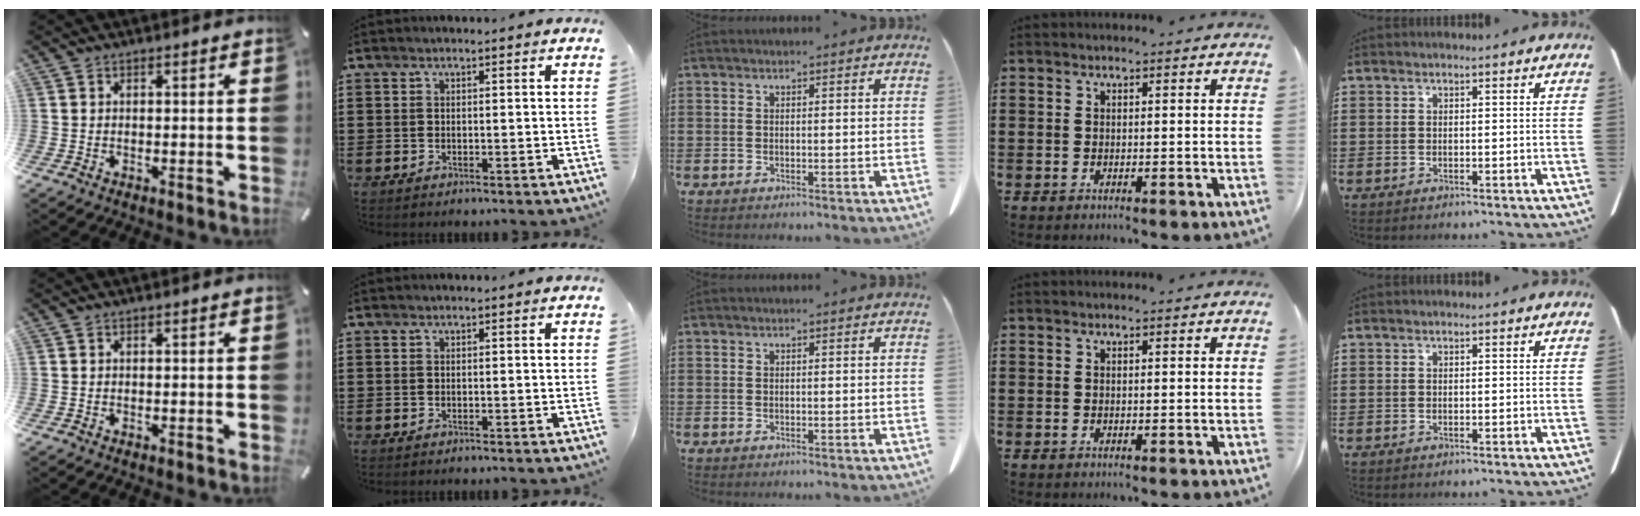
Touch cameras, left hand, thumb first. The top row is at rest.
{}